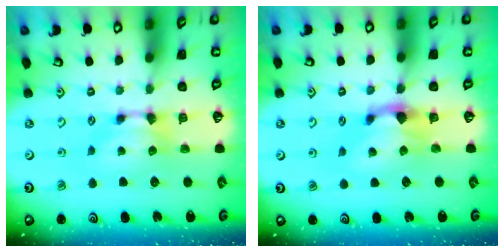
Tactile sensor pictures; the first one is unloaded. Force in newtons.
{"total": 1.7, "press": 0.9, "slide": 1.4}